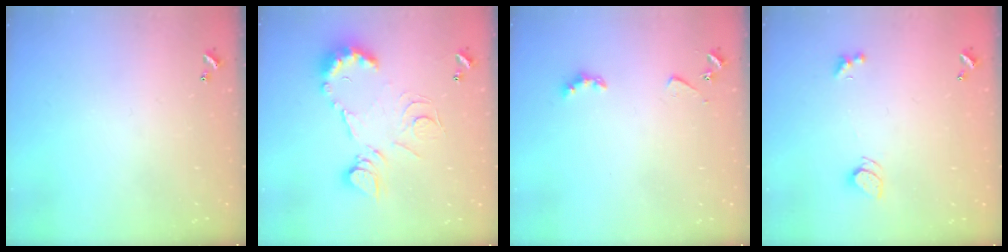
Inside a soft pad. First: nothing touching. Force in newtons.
{"total": 14.0, "press": 13.9, "slide": 1.6}
{"total": 2.8, "press": 2.7, "slide": 0.5}
{"total": 2.5, "press": 2.4, "slide": 0.6}